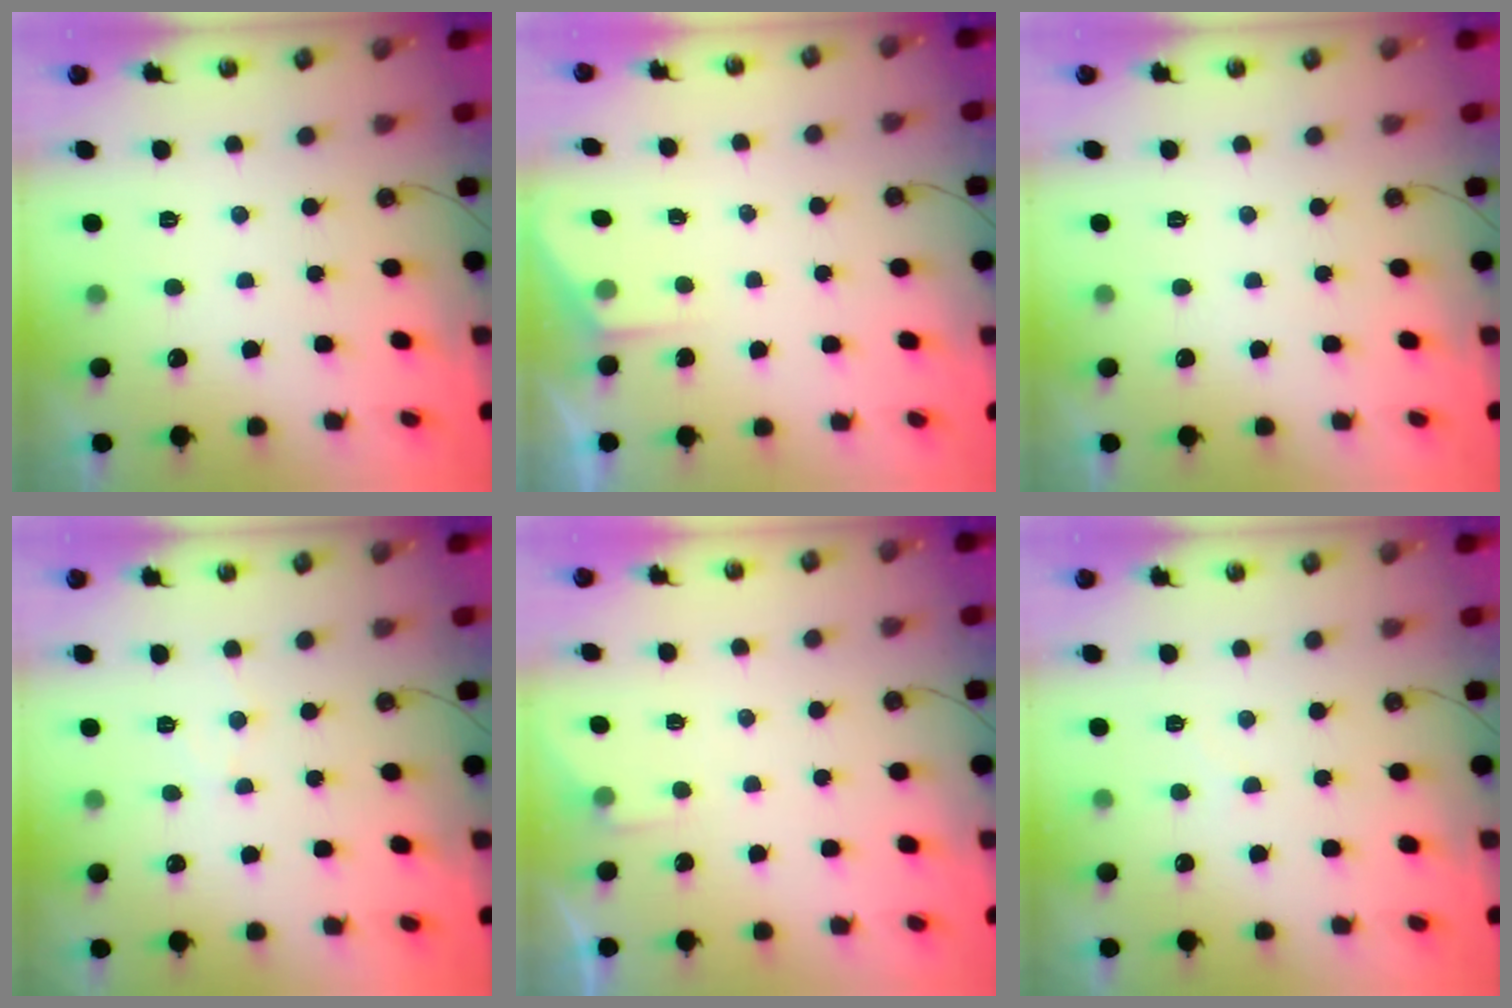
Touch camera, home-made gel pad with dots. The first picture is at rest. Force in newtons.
{"total": 1.8, "press": 1.7, "slide": 0.3}
{"total": 0.0}
{"total": 6.7, "press": 6.7, "slide": 0.7}
{"total": 3.3, "press": 3.2, "slide": 0.5}
{"total": 3.5, "press": 3.5, "slide": 0.5}